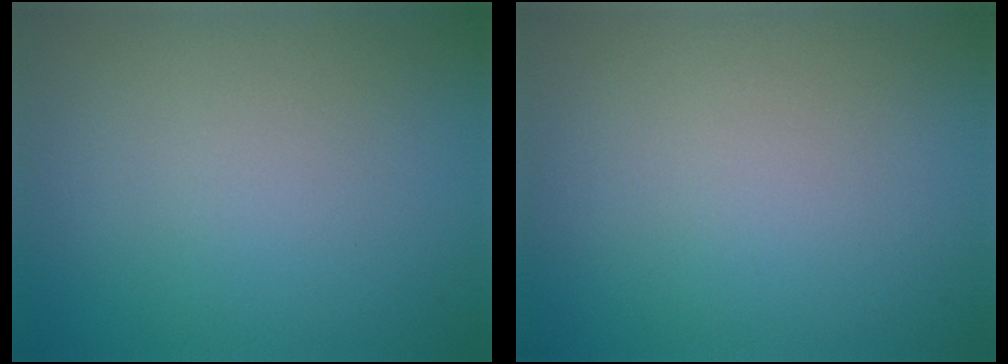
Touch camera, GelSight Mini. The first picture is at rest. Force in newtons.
{"total": 0.0}